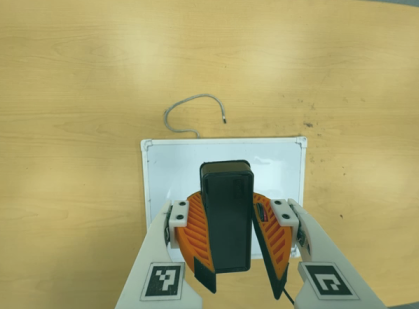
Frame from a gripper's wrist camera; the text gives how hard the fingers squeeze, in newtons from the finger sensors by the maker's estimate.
{"total": 10.9, "left": 11.3, "right": 10.5}